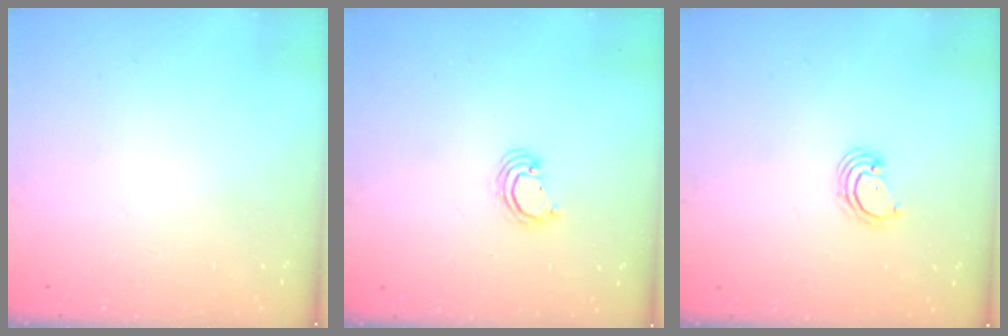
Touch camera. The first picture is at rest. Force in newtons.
{"total": 2.4, "press": 2.4, "slide": 0.1}
{"total": 2.8, "press": 2.8, "slide": 0.3}